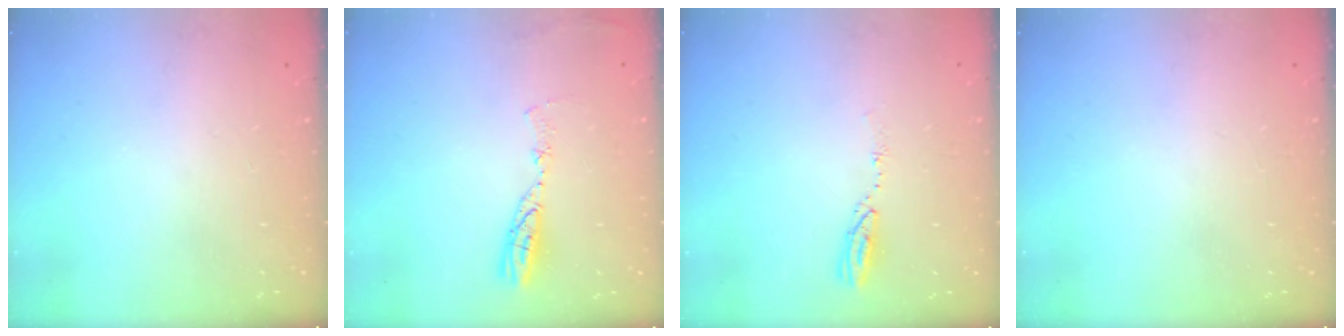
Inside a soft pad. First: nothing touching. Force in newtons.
{"total": 7.3, "press": 7.3, "slide": 0.8}
{"total": 3.9, "press": 3.9, "slide": 0.4}
{"total": 0.0}